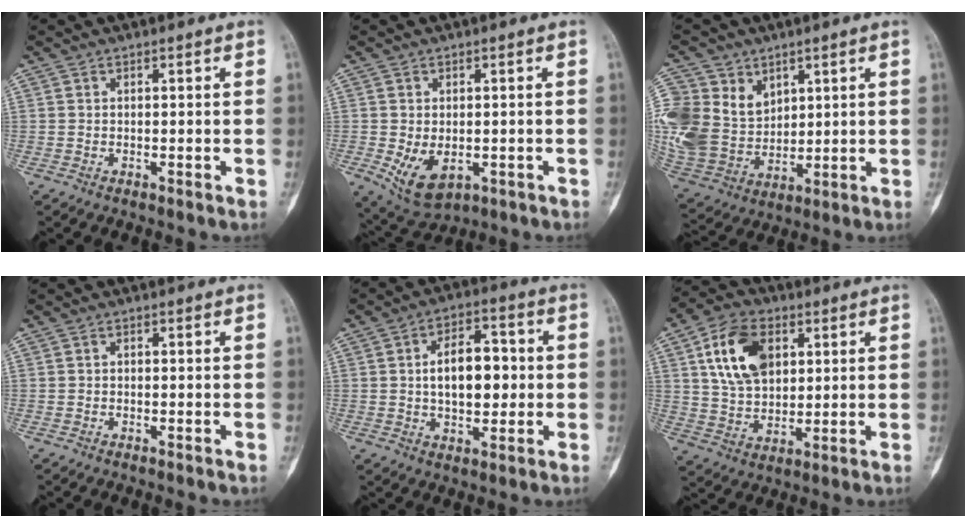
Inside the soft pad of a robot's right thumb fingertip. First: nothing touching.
{"total": 7.5, "force": [-1.7, 4.7, 5.6], "torque": [-0.086, -0.006, -0.012]}
{"total": 19.1, "force": [5.9, 15.4, 9.6], "torque": [-0.221, 0.000, 0.139]}
{"total": 0.0}
{"total": 11.7, "force": [0.6, 6.7, 9.5], "torque": [-0.124, 0.015, 0.011]}
{"total": 14.0, "force": [4.5, 9.2, 9.6], "torque": [-0.149, -0.007, 0.082]}